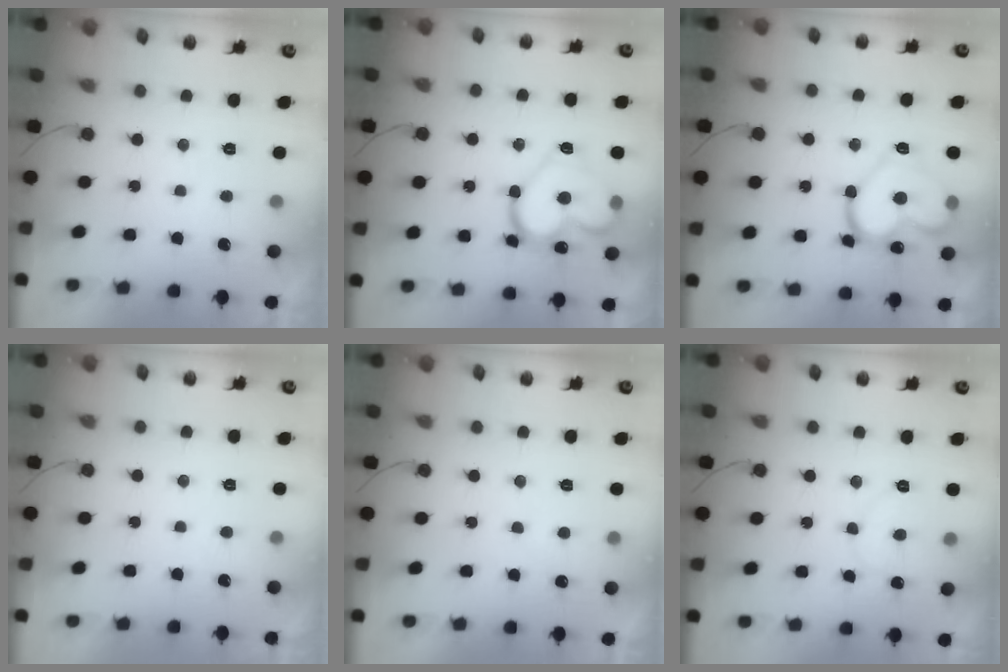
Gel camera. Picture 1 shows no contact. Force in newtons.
{"total": 18.3, "press": 18.2, "slide": 1.9}
{"total": 17.8, "press": 17.7, "slide": 1.7}
{"total": 1.7, "press": 1.7, "slide": 0.0}
{"total": 3.5, "press": 3.5, "slide": 0.1}
{"total": 6.9, "press": 6.9, "slide": 0.4}